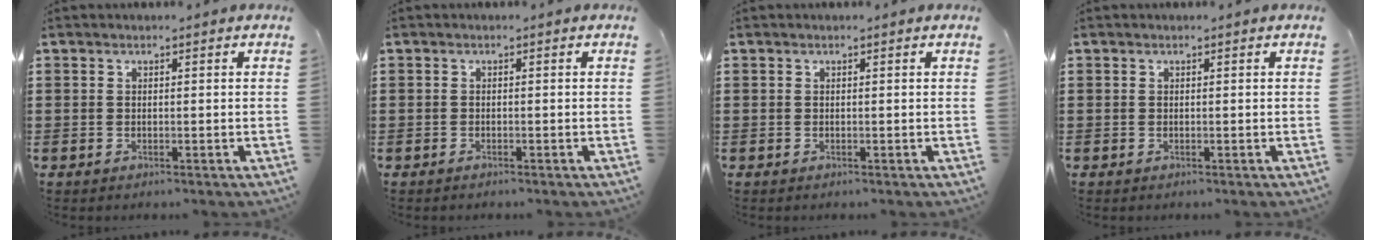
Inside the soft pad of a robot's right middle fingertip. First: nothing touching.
{"total": 0.5, "force": [-0.5, 0.1, 0.1], "torque": [-0.002, -0.001, -0.010]}
{"total": 0.0}
{"total": 0.0}